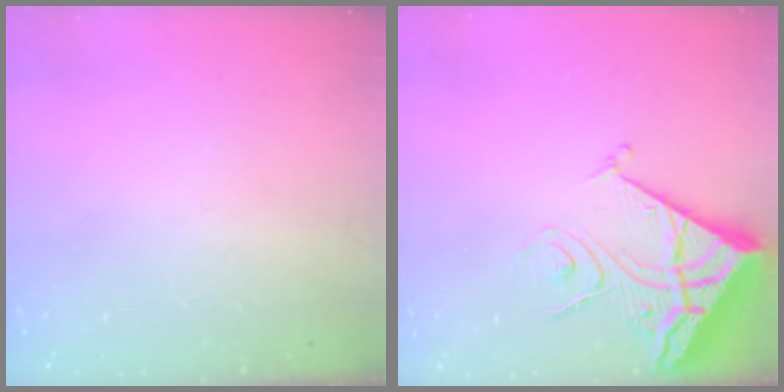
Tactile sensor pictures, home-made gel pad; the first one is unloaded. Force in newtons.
{"total": 11.3, "press": 11.3, "slide": 1.4}